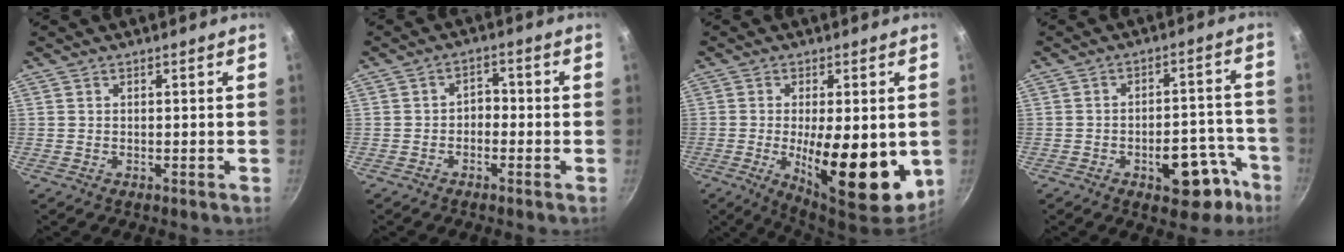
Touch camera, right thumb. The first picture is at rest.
{"total": 2.9, "force": [-1.0, 2.1, 1.7], "torque": [-0.011, 0.017, -0.023]}
{"total": 16.9, "force": [-2.5, 6.0, 15.6], "torque": [-0.215, -0.010, -0.028]}
{"total": 12.3, "force": [-6.2, 6.3, 8.5], "torque": [-0.052, 0.054, -0.074]}